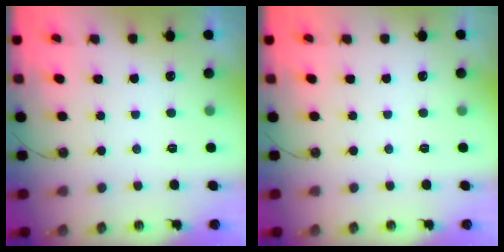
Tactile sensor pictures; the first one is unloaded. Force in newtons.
{"total": 0.0}